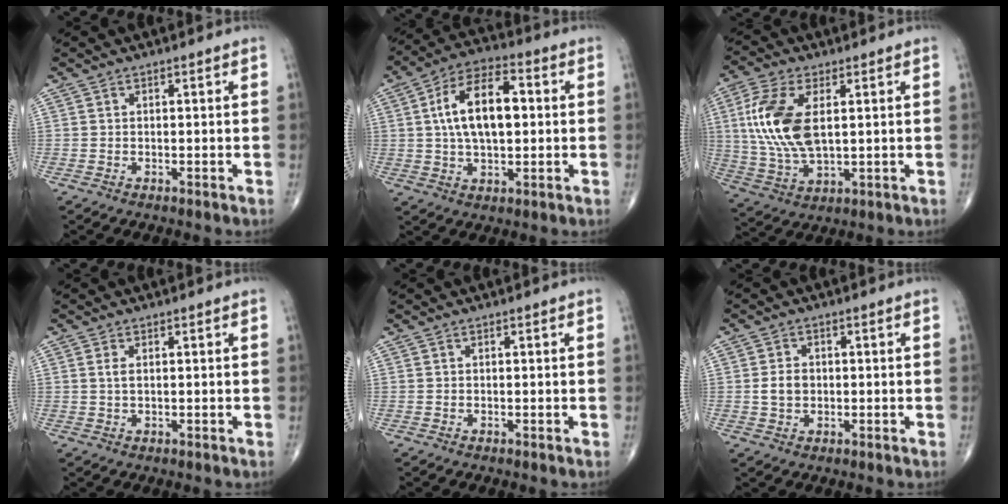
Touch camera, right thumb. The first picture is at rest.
{"total": 13.9, "force": [1.6, 7.2, 11.8], "torque": [-0.199, 0.021, 0.023]}
{"total": 14.2, "force": [2.6, 7.1, 12.0], "torque": [-0.263, -0.007, 0.056]}
{"total": 1.6, "force": [0.4, 0.7, 1.3], "torque": [-0.031, 0.003, 0.012]}
{"total": 0.0}
{"total": 3.5, "force": [-0.1, 2.7, 2.2], "torque": [-0.035, 0.005, -0.001]}